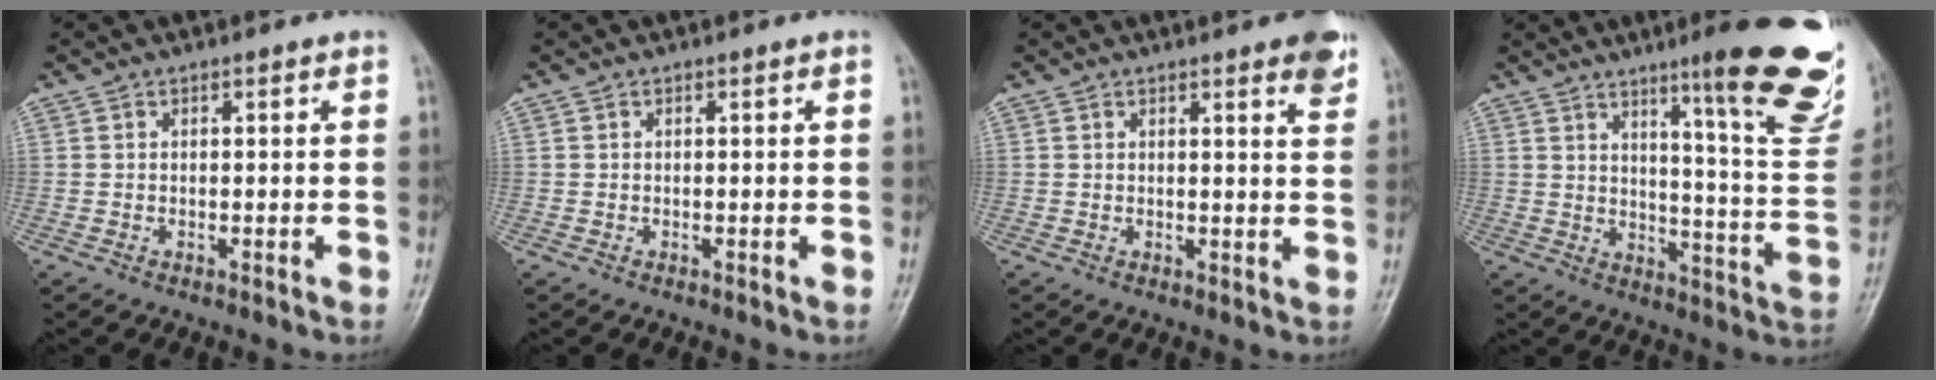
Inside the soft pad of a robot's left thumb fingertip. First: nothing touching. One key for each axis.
{"total": 0.0}
{"total": 5.0, "fx": 3.2, "fy": 1.0, "fz": 3.7, "tx": -0.035, "ty": -0.012, "tz": 0.033}
{"total": 21.6, "fx": 12.7, "fy": 3.2, "fz": 17.2, "tx": -0.189, "ty": -0.071, "tz": 0.174}